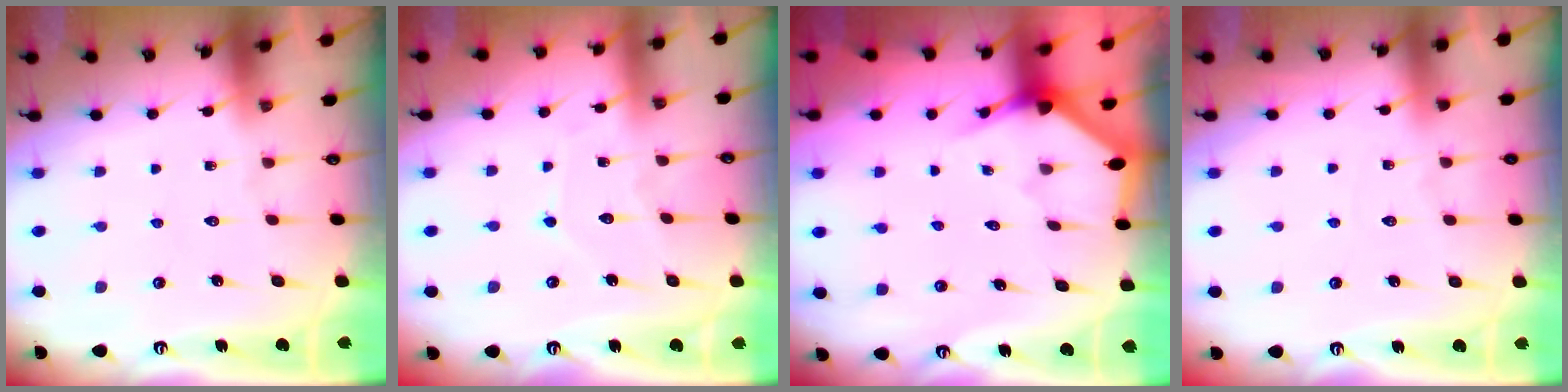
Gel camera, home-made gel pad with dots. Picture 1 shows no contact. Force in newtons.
{"total": 4.0, "press": 4.0, "slide": 0.3}
{"total": 2.9, "press": 2.9, "slide": 0.2}
{"total": 2.6, "press": 2.6, "slide": 0.3}